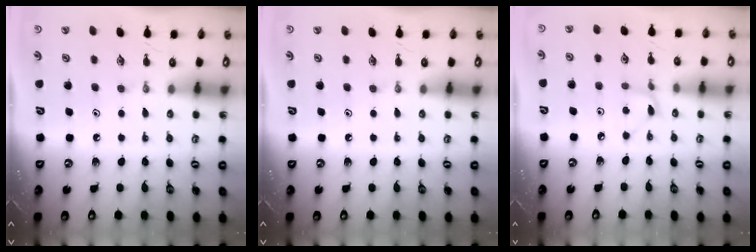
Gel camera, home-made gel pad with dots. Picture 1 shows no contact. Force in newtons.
{"total": 0.0}
{"total": 3.0, "press": 3.0, "slide": 0.4}